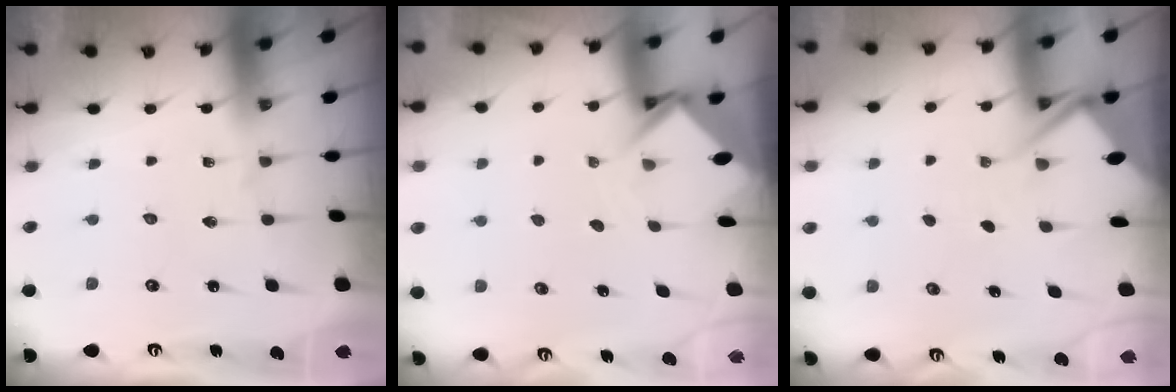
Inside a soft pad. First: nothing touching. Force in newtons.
{"total": 3.6, "press": 3.6, "slide": 0.2}
{"total": 5.7, "press": 5.6, "slide": 0.7}